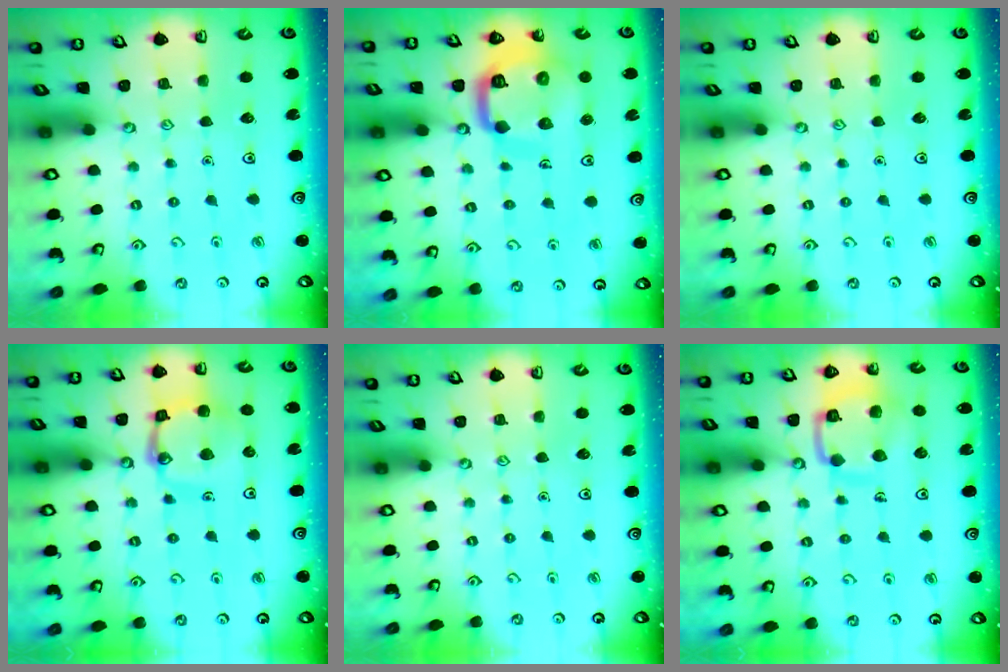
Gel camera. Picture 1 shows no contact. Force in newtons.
{"total": 14.0, "press": 13.9, "slide": 1.5}
{"total": 0.0}
{"total": 13.4, "press": 13.4, "slide": 1.3}
{"total": 0.0}
{"total": 13.0, "press": 12.9, "slide": 1.3}